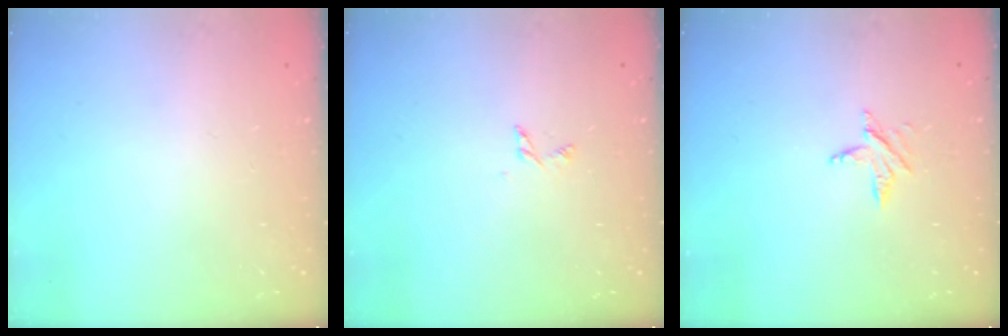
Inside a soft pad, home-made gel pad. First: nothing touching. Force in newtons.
{"total": 2.8, "press": 2.8, "slide": 0.3}
{"total": 3.7, "press": 3.7, "slide": 0.5}